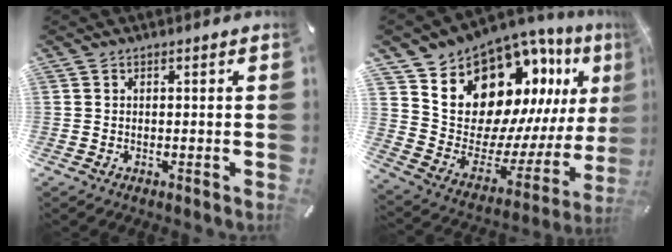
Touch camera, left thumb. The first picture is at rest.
{"total": 15.2, "force": [9.3, 10.7, 5.7], "torque": [-0.075, -0.103, 0.179]}